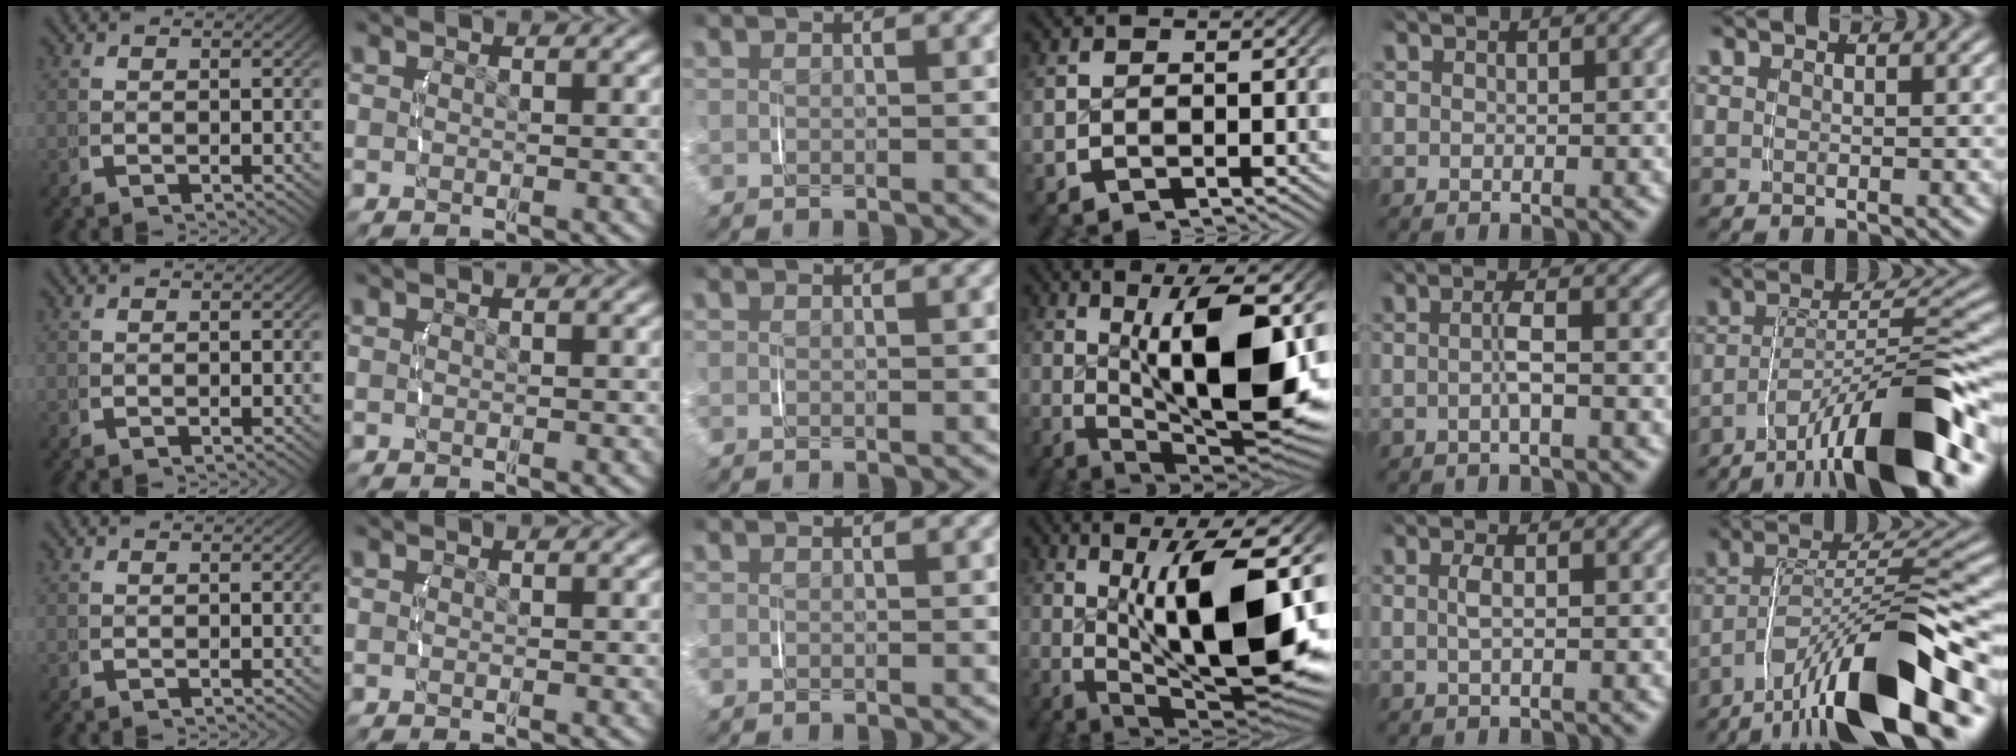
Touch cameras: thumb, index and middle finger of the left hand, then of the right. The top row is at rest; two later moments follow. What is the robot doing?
{"motion": "lift_and_place", "object": "jar lid"}